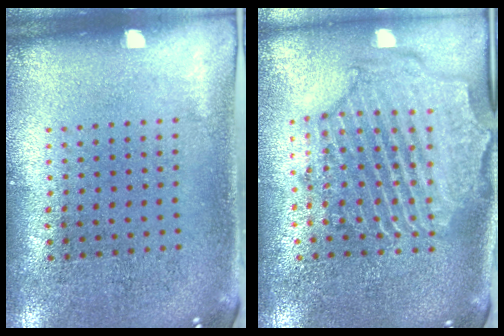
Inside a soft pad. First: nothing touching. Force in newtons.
{"total": 2.3, "press": 2.2, "slide": 0.8}